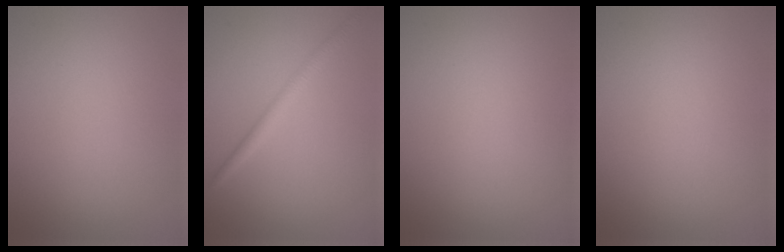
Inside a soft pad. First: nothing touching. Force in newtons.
{"total": 2.0, "press": 2.0, "slide": 0.0}
{"total": 0.0}
{"total": 0.0}